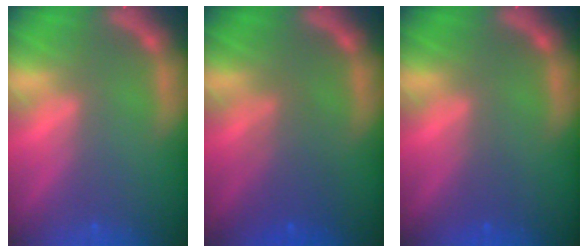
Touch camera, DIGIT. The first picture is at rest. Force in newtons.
{"total": 3.6}
{"total": 0.9}